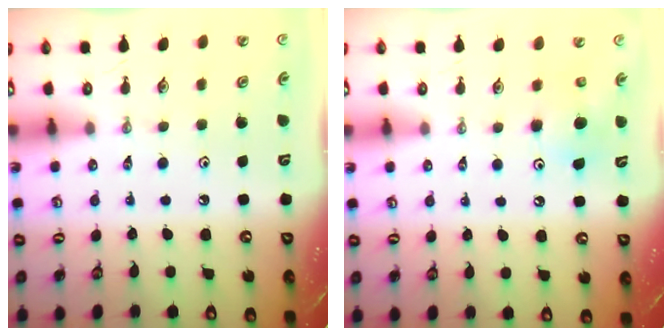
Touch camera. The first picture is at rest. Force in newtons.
{"total": 6.2, "press": 5.9, "slide": 1.8}